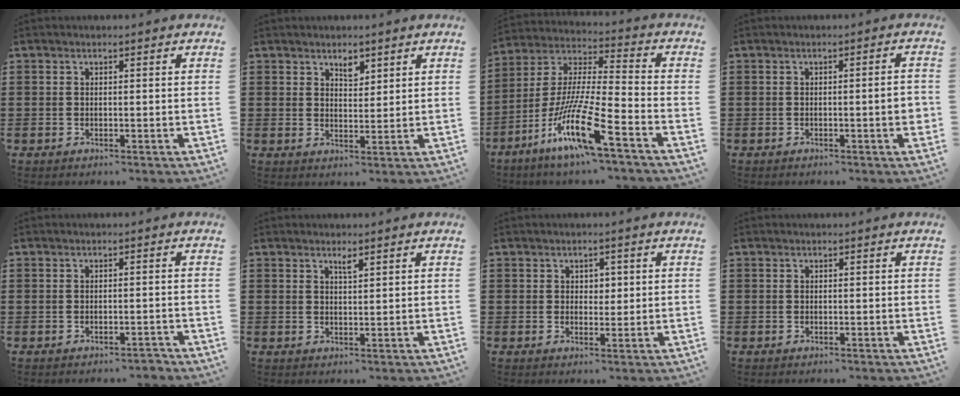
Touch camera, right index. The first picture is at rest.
{"total": 2.5, "force": [2.0, 1.2, 1.1], "torque": [-0.017, -0.001, 0.034]}
{"total": 14.6, "force": [-9.2, 1.5, 11.2], "torque": [-0.236, 0.002, -0.178]}
{"total": 3.0, "force": [-0.6, 0.2, 2.9], "torque": [-0.048, -0.002, -0.011]}
{"total": 1.3, "force": [-1.2, 0.1, 0.4], "torque": [-0.011, 0.000, -0.025]}
{"total": 1.4, "force": [1.1, 0.2, 0.9], "torque": [-0.011, -0.004, 0.017]}
{"total": 1.7, "force": [0.6, 1.4, 0.7], "torque": [-0.010, 0.005, 0.007]}
{"total": 0.0}